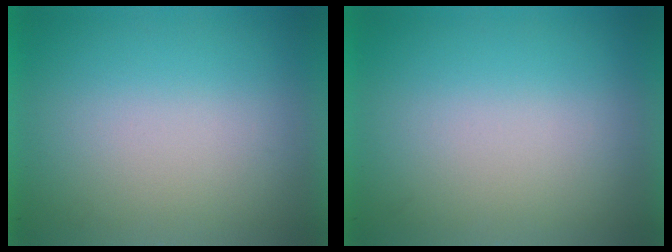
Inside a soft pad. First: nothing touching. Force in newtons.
{"total": 0.0}